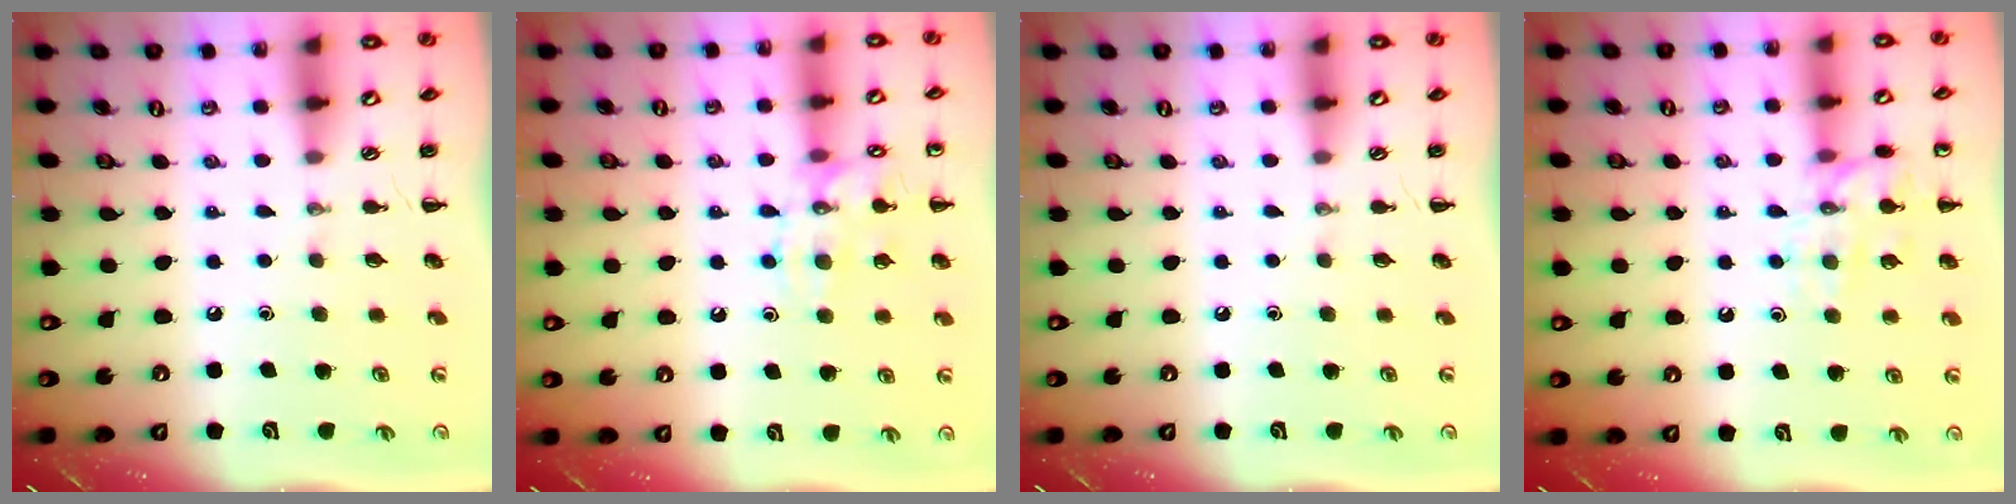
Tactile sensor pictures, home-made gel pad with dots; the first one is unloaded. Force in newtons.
{"total": 12.3, "press": 12.3, "slide": 0.7}
{"total": 0.0}
{"total": 12.4, "press": 12.3, "slide": 0.8}